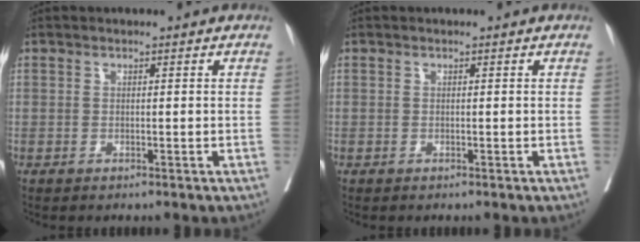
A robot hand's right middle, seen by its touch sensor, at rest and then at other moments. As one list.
[{"total": 0.0}]